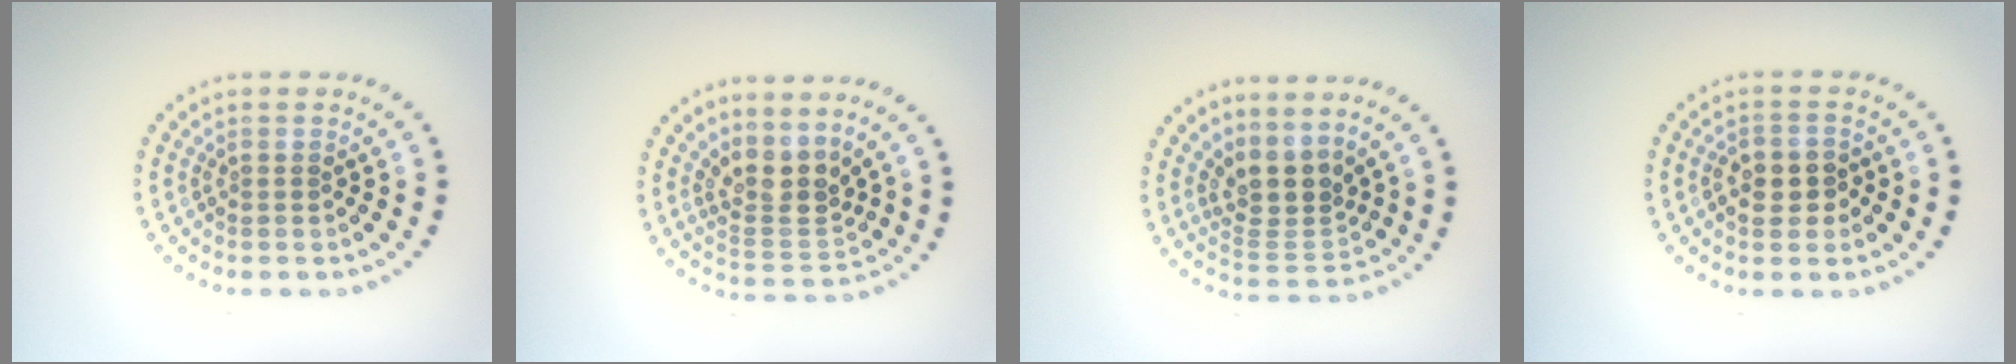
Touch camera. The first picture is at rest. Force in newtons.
{"total": 3.4, "press": 2.6, "slide": 2.3}
{"total": 3.4, "press": 2.4, "slide": 2.4}
{"total": 2.8, "press": 2.8, "slide": 0.6}